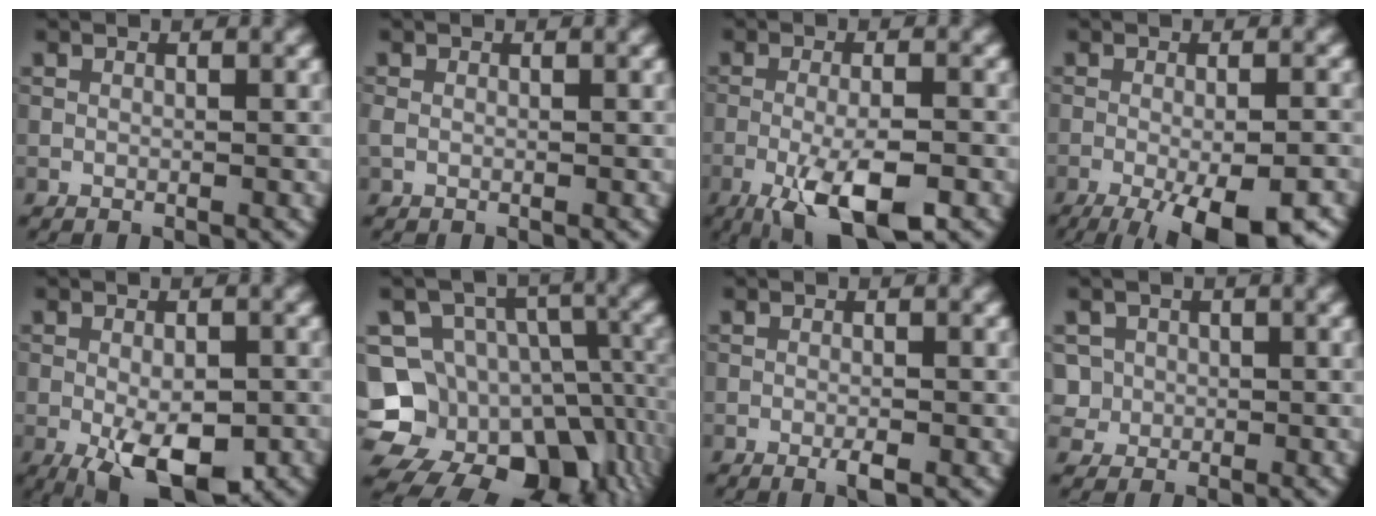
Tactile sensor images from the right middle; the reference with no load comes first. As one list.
[{"total": 0.7, "force": [0.0, 0.5, 0.4], "torque": [-0.013, 0.000, -0.002]}, {"total": 7.5, "force": [-3.7, 2.1, 6.2], "torque": [-0.112, -0.007, -0.065]}, {"total": 9.6, "force": [-5.2, 2.5, 7.6], "torque": [-0.119, -0.016, -0.077]}, {"total": 8.0, "force": [-3.3, 3.5, 6.4], "torque": [-0.109, -0.020, -0.041]}, {"total": 18.2, "force": [-7.7, 14.4, 8.0], "torque": [-0.125, -0.021, -0.108]}, {"total": 1.4, "force": [-0.7, 0.2, 1.2], "torque": [-0.019, -0.003, -0.014]}, {"total": 2.6, "force": [0.1, 2.6, 0.4], "torque": [-0.006, 0.009, 0.008]}]